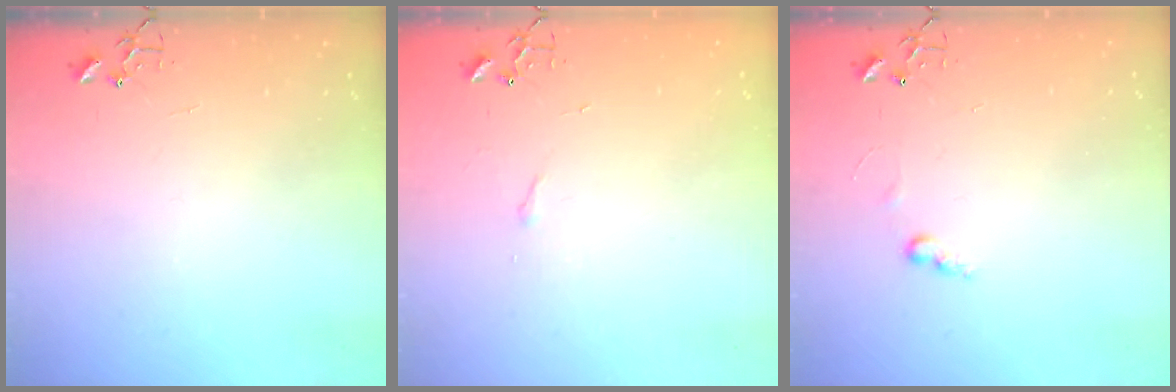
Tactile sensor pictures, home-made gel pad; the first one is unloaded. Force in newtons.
{"total": 2.9, "press": 2.9, "slide": 0.5}
{"total": 6.0, "press": 5.9, "slide": 0.7}